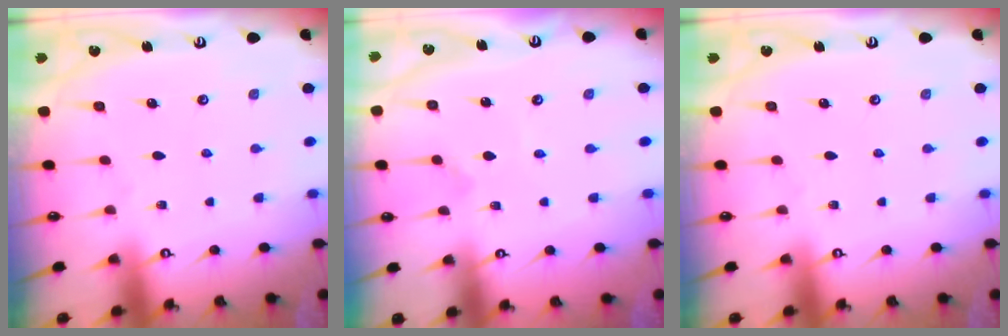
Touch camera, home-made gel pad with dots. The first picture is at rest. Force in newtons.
{"total": 0.8, "press": 0.8, "slide": 0.1}
{"total": 0.0}